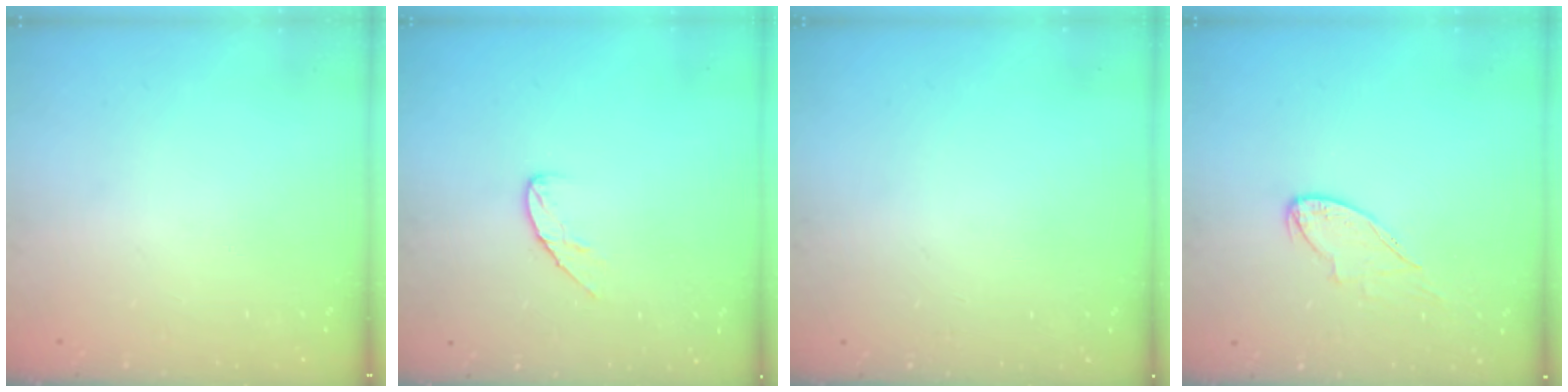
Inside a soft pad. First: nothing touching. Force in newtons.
{"total": 6.7, "press": 6.7, "slide": 0.6}
{"total": 0.0}
{"total": 5.9, "press": 5.9, "slide": 0.6}